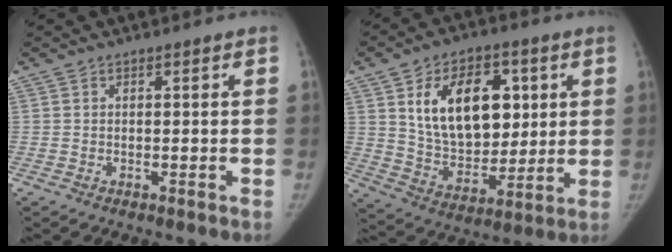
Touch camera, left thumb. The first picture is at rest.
{"total": 19.1, "force": [5.4, 12.4, 13.4], "torque": [-0.167, -0.021, 0.104]}